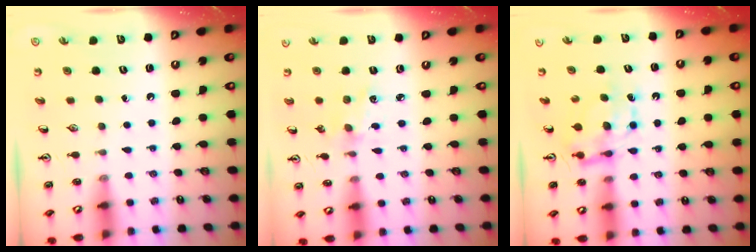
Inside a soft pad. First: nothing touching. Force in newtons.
{"total": 2.5, "press": 2.4, "slide": 0.4}
{"total": 7.3, "press": 7.3, "slide": 0.2}